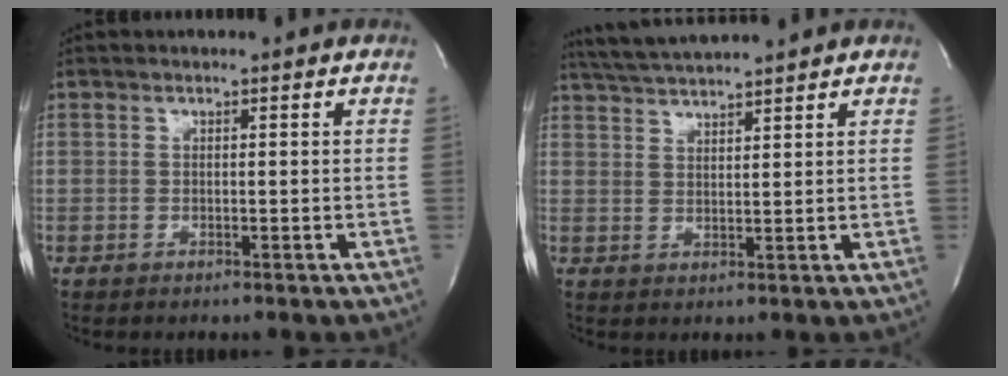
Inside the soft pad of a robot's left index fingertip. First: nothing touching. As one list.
[{"total": 6.7, "force": [6.2, -1.2, 2.1], "torque": [-0.047, 0.017, 0.114]}]